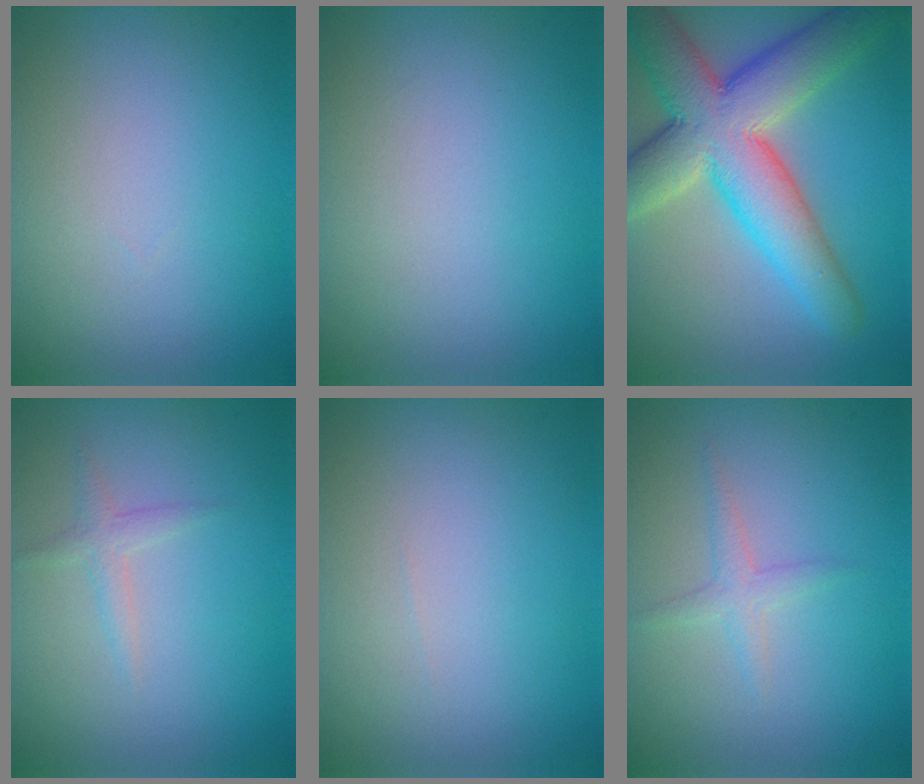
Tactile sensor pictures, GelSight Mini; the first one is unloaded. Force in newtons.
{"total": 0.0}
{"total": 10.9, "press": 10.9, "slide": 0.6}
{"total": 1.2, "press": 1.2, "slide": 0.0}
{"total": 0.0}
{"total": 1.5, "press": 1.5, "slide": 0.1}